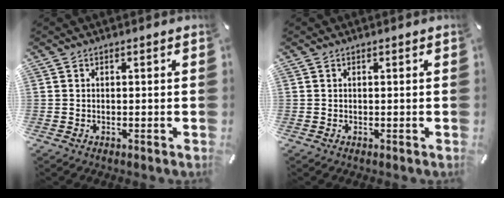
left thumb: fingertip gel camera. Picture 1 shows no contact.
{"total": 0.0}